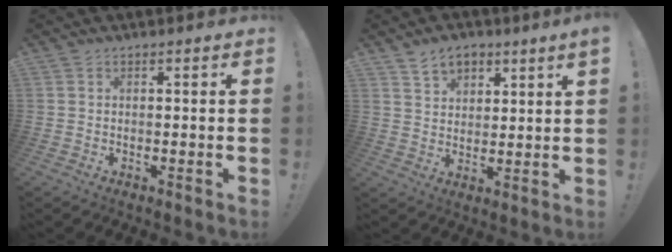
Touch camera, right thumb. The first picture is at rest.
{"total": 6.1, "force": [4.7, 2.5, 2.8], "torque": [-0.049, -0.020, 0.087]}